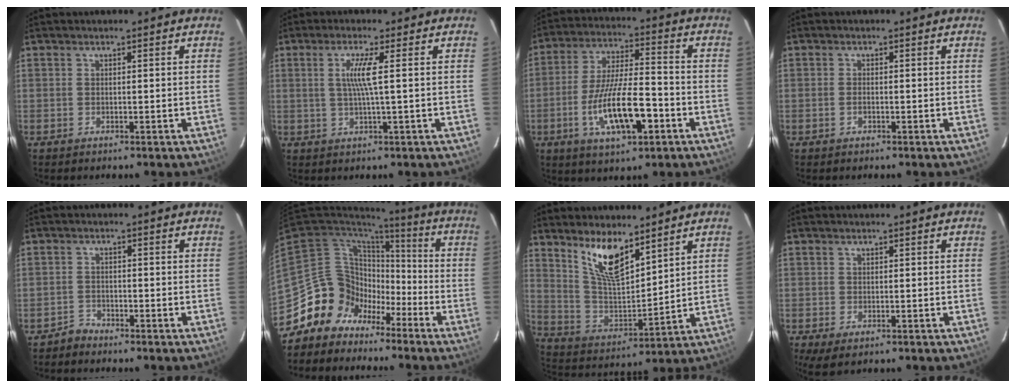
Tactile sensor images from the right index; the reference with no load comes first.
{"total": 4.6, "force": [0.8, -0.8, 4.5], "torque": [-0.085, -0.003, 0.014]}
{"total": 14.6, "force": [-5.5, 4.3, 12.8], "torque": [-0.253, -0.011, -0.090]}
{"total": 1.2, "force": [-0.5, 0.6, 0.9], "torque": [-0.021, 0.001, -0.010]}
{"total": 2.0, "force": [-1.7, 0.9, -0.6], "torque": [0.009, 0.010, -0.034]}
{"total": 13.6, "force": [-8.7, 10.1, 2.7], "torque": [-0.071, 0.035, -0.151]}
{"total": 12.0, "force": [8.2, 3.9, 7.8], "torque": [-0.148, -0.004, 0.169]}
{"total": 2.9, "force": [-1.1, 1.5, 2.3], "torque": [-0.046, -0.012, -0.015]}